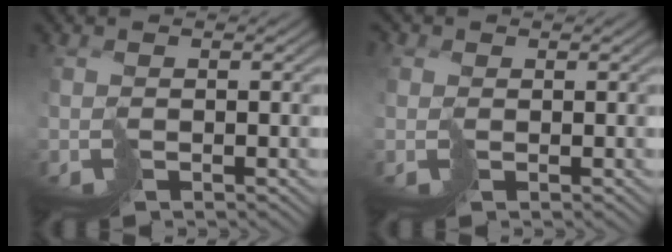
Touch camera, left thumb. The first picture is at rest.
{"total": 1.5, "force": [0.3, 1.4, 0.3], "torque": [-0.013, 0.004, 0.004]}